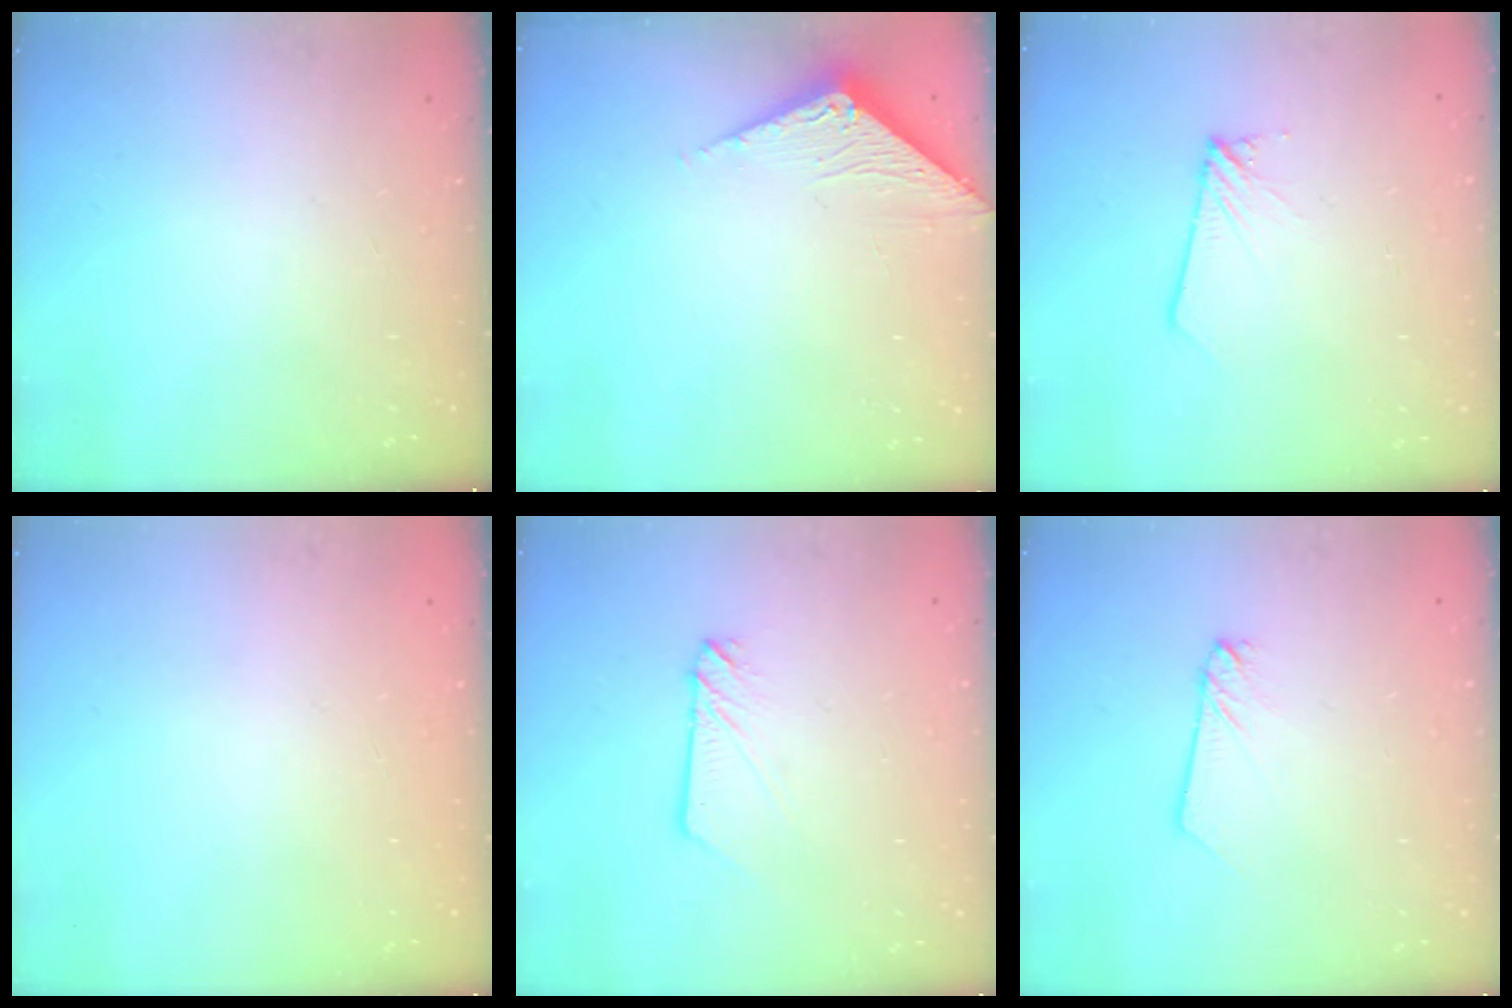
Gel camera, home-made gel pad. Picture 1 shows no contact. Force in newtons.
{"total": 3.5, "press": 3.5, "slide": 0.2}
{"total": 1.7, "press": 1.7, "slide": 0.1}
{"total": 0.0}
{"total": 3.0, "press": 3.0, "slide": 0.2}
{"total": 2.2, "press": 2.2, "slide": 0.1}